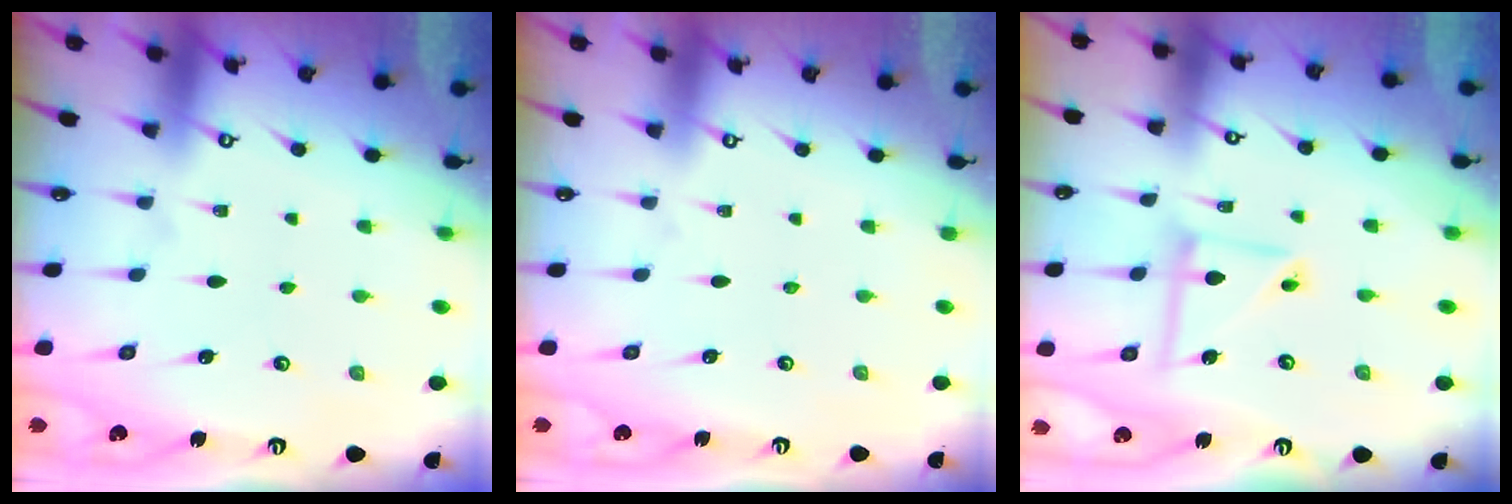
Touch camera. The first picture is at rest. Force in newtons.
{"total": 0.0}
{"total": 7.9, "press": 7.9, "slide": 0.6}